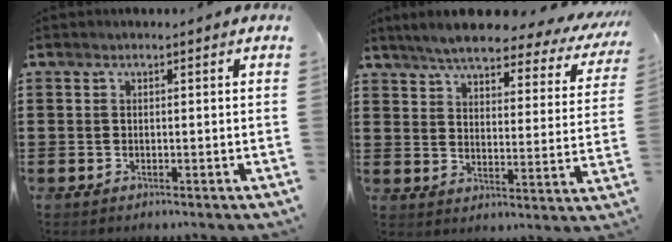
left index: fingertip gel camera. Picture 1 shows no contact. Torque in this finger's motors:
{"motor_torque": [2.14, 0.00, 1.02, 0.13]}